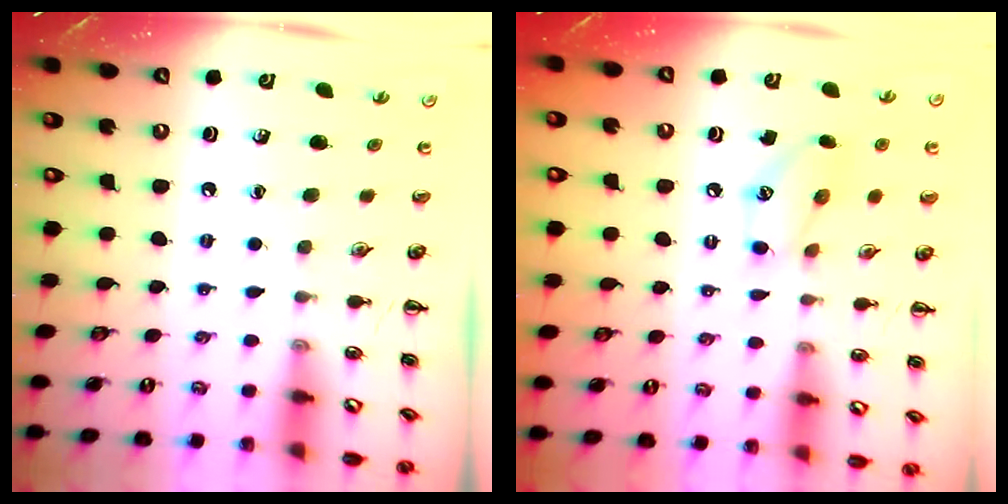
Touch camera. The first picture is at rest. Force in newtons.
{"total": 9.6, "press": 9.6, "slide": 1.1}